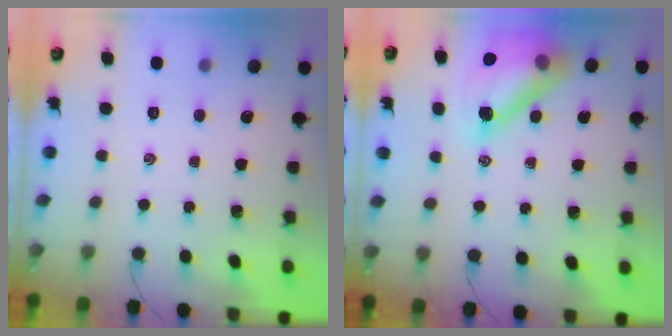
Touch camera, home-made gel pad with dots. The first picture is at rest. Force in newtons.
{"total": 14.5, "press": 13.8, "slide": 4.4}